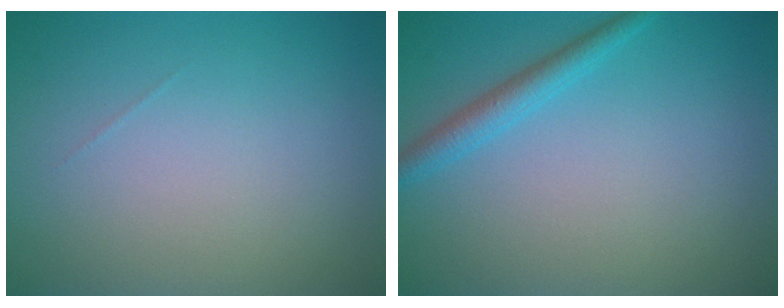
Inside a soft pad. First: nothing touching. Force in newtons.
{"total": 2.2, "press": 2.2, "slide": 0.1}